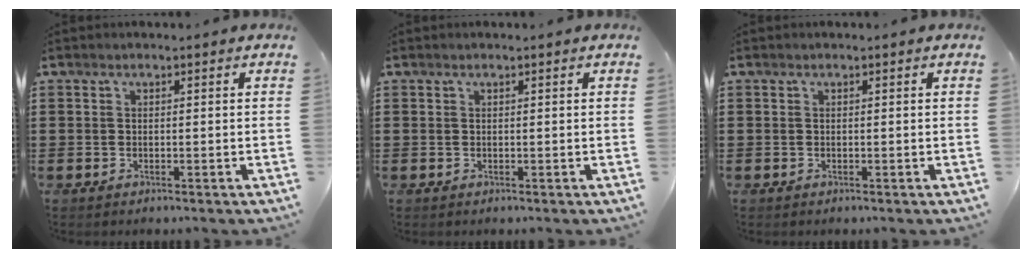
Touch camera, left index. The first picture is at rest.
{"total": 0.0}
{"total": 0.0}